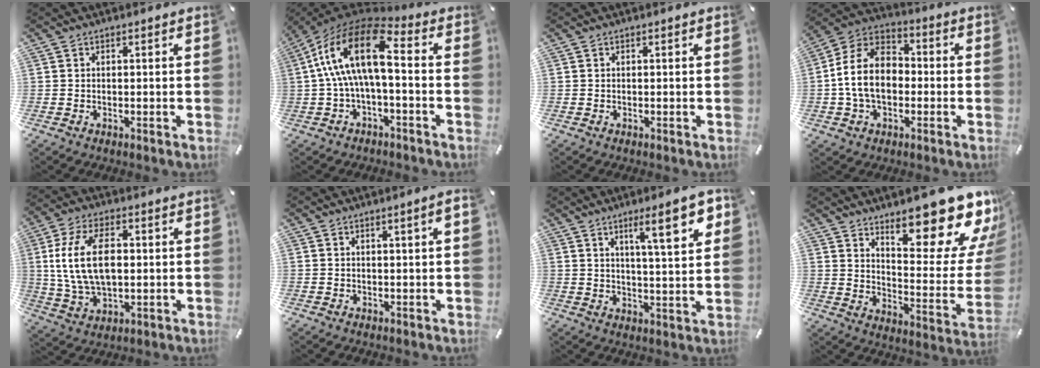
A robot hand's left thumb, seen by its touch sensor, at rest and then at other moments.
{"total": 16.4, "force": [0.9, 8.0, 14.3], "torque": [-0.280, 0.016, 0.018]}
{"total": 0.0}
{"total": 12.9, "force": [-2.5, 9.6, 8.2], "torque": [-0.190, 0.025, -0.048]}
{"total": 13.7, "force": [1.9, 8.2, 10.8], "torque": [-0.250, 0.006, 0.029]}
{"total": 2.0, "force": [0.4, 0.1, 1.9], "torque": [-0.032, -0.001, 0.007]}
{"total": 12.5, "force": [6.2, 2.6, 10.5], "torque": [-0.152, -0.024, 0.093]}
{"total": 21.6, "force": [15.8, 6.7, 13.1], "torque": [-0.151, -0.139, 0.255]}